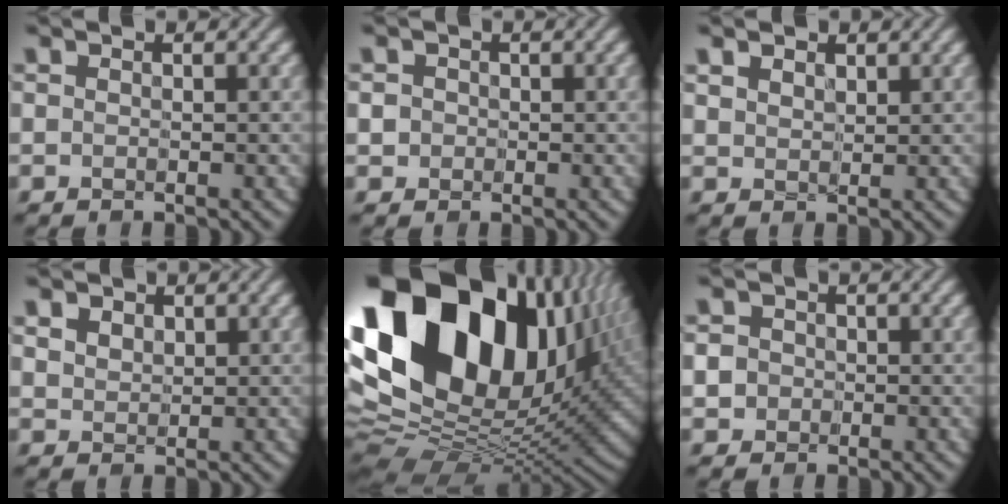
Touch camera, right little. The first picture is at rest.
{"total": 1.1, "force": [-0.3, 1.0, 0.1], "torque": [-0.004, -0.002, -0.005]}
{"total": 2.5, "force": [1.6, 1.6, 1.2], "torque": [-0.036, 0.001, 0.031]}
{"total": 2.3, "force": [1.2, 1.7, 1.1], "torque": [-0.035, 0.001, 0.025]}
{"total": 22.0, "force": [6.1, 14.9, 14.9], "torque": [-0.296, 0.030, 0.122]}
{"total": 1.7, "force": [-0.4, 1.6, 0.2], "torque": [-0.011, -0.002, 0.003]}